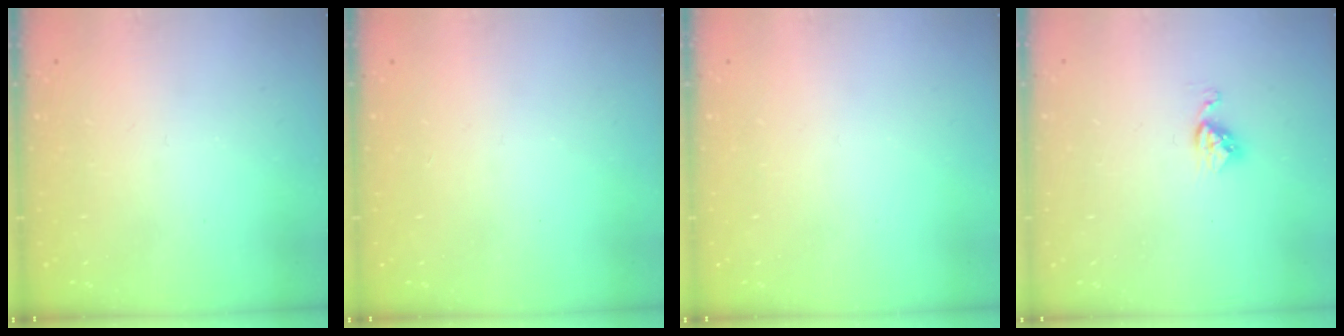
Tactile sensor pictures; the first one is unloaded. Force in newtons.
{"total": 1.1, "press": 1.1, "slide": 0.1}
{"total": 0.0}
{"total": 3.5, "press": 3.5, "slide": 0.5}